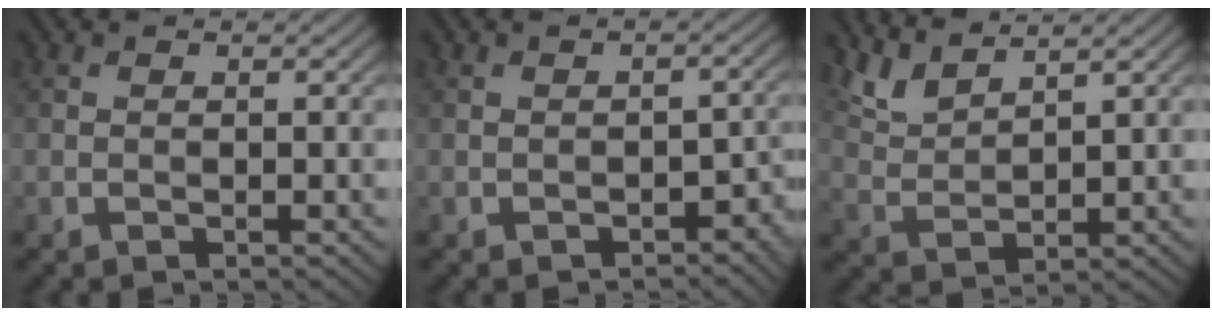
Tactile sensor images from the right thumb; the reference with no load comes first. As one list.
[{"total": 3.4, "force": [-1.7, 2.0, 2.1], "torque": [-0.022, -0.005, -0.024]}, {"total": 4.6, "force": [3.8, 1.1, 2.2], "torque": [-0.067, -0.001, 0.089]}]